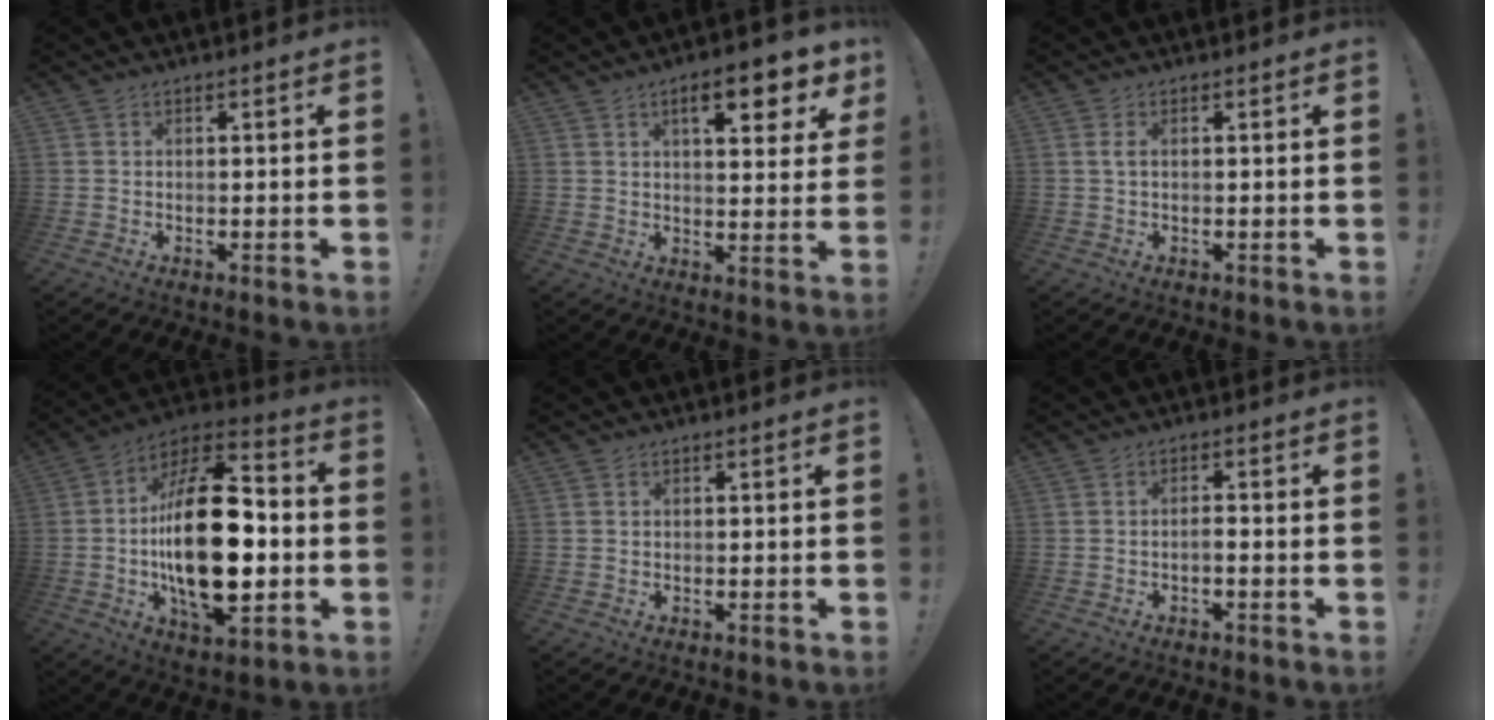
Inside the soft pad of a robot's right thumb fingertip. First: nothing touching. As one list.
[{"total": 10.9, "force": [5.4, 3.2, 8.8], "torque": [-0.114, -0.019, 0.082]}, {"total": 1.4, "force": [0.3, 0.3, 1.3], "torque": [-0.027, 0.003, 0.004]}, {"total": 28.6, "force": [-2.4, 14.3, 24.6], "torque": [-0.443, 0.008, -0.037]}, {"total": 0.0}, {"total": 1.8, "force": [-1.3, 0.3, 1.3], "torque": [-0.022, 0.002, -0.021]}]